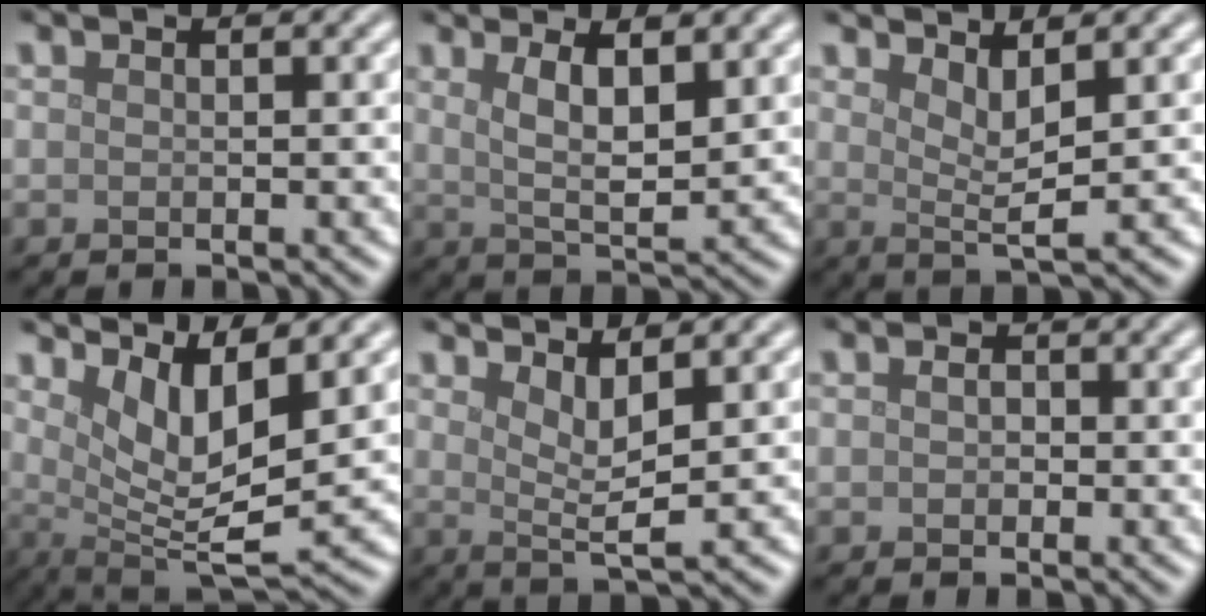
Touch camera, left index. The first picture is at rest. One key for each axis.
{"total": 5.0, "fx": 2.0, "fy": 1.5, "fz": 4.3, "tx": -0.078, "ty": -0.010, "tz": 0.038}
{"total": 2.7, "fx": 1.3, "fy": 0.5, "fz": 2.4, "tx": -0.044, "ty": -0.010, "tz": 0.026}
{"total": 6.2, "fx": 2.7, "fy": 1.7, "fz": 5.4, "tx": -0.096, "ty": -0.008, "tz": 0.052}
{"total": 3.0, "fx": 1.3, "fy": 0.6, "fz": 2.7, "tx": -0.052, "ty": -0.011, "tz": 0.026}
{"total": 1.7, "fx": 0.3, "fy": 1.3, "fz": 1.0, "tx": -0.004, "ty": 0.002, "tz": -0.012}